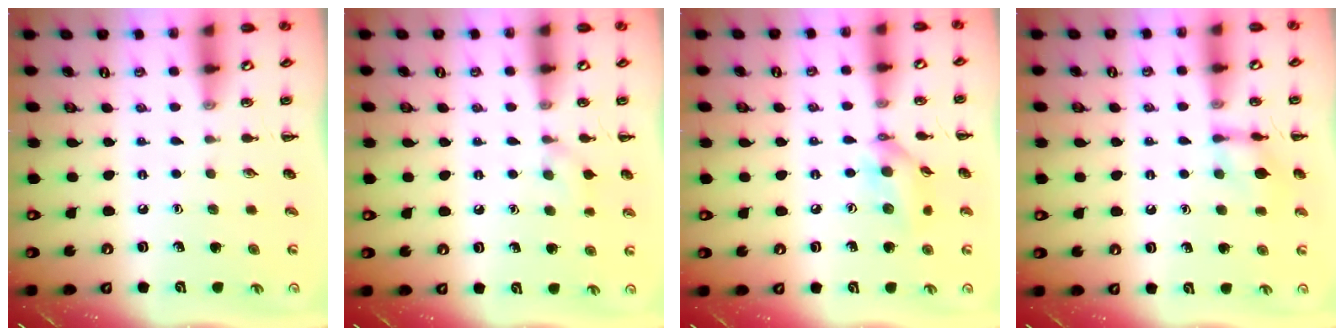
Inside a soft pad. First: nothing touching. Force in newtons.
{"total": 7.2, "press": 7.0, "slide": 2.0}
{"total": 10.9, "press": 10.8, "slide": 1.7}
{"total": 9.1, "press": 9.1, "slide": 0.5}